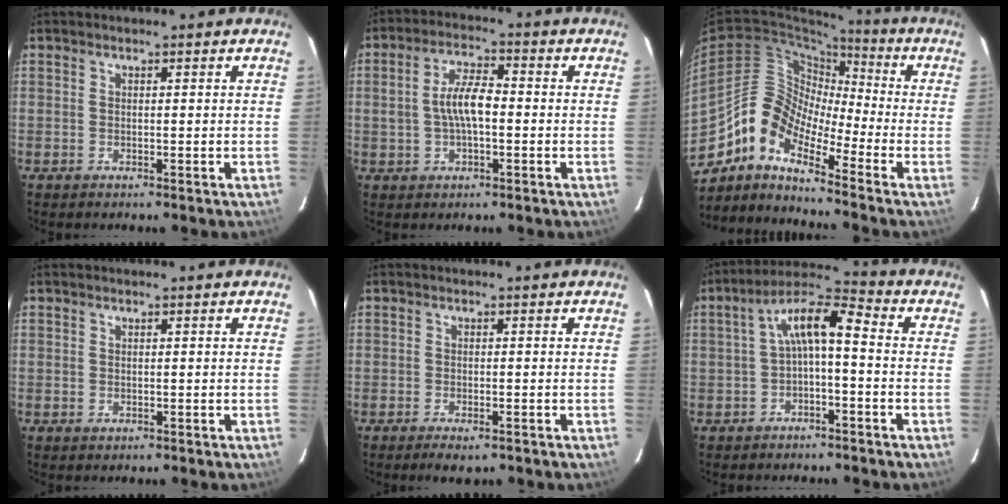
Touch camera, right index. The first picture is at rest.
{"total": 6.9, "force": [-0.5, 2.9, 6.2], "torque": [-0.119, 0.013, -0.006]}
{"total": 12.2, "force": [-7.8, 5.4, 7.7], "torque": [-0.128, 0.013, -0.172]}
{"total": 0.0}
{"total": 3.1, "force": [-2.1, 1.0, 1.9], "torque": [-0.039, -0.011, -0.035]}
{"total": 7.5, "force": [-1.2, 2.3, 7.1], "torque": [-0.143, 0.027, -0.023]}